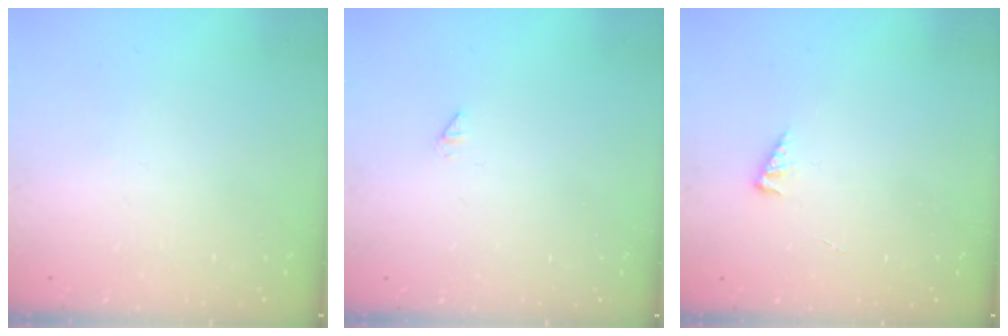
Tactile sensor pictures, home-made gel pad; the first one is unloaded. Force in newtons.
{"total": 0.0}
{"total": 2.9, "press": 2.9, "slide": 0.6}